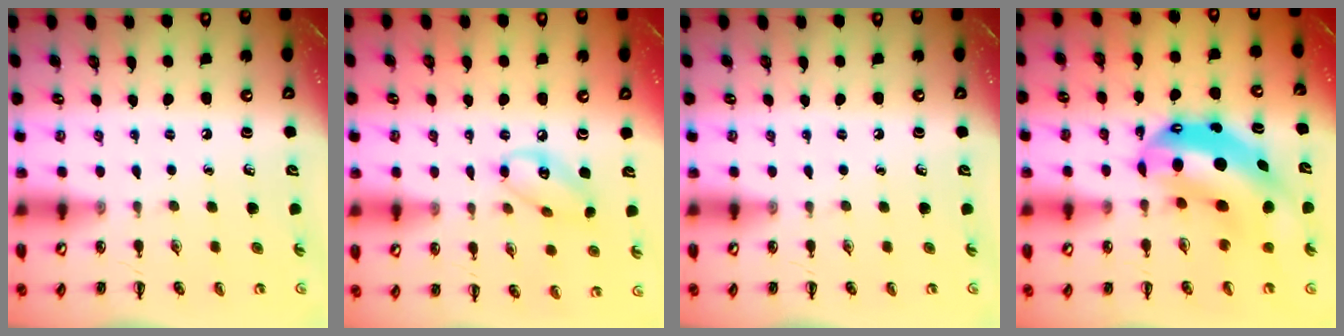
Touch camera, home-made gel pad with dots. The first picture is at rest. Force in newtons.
{"total": 7.9, "press": 7.8, "slide": 1.3}
{"total": 0.0}
{"total": 12.9, "press": 12.5, "slide": 3.4}